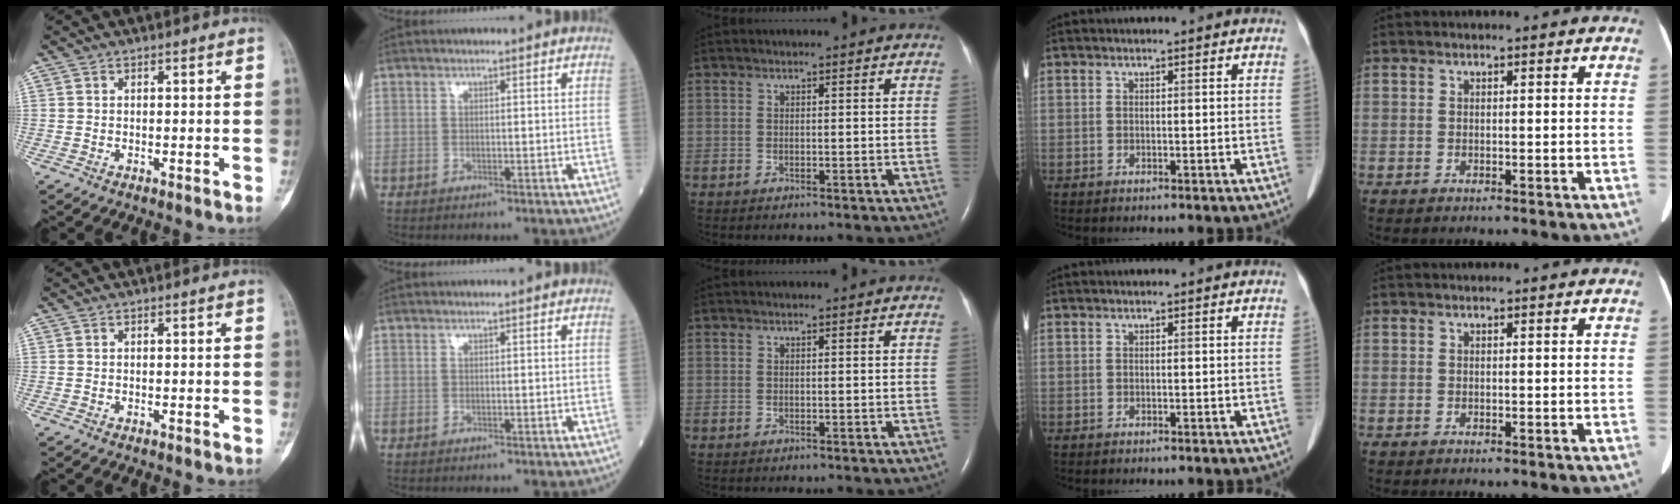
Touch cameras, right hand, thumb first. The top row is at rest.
{}